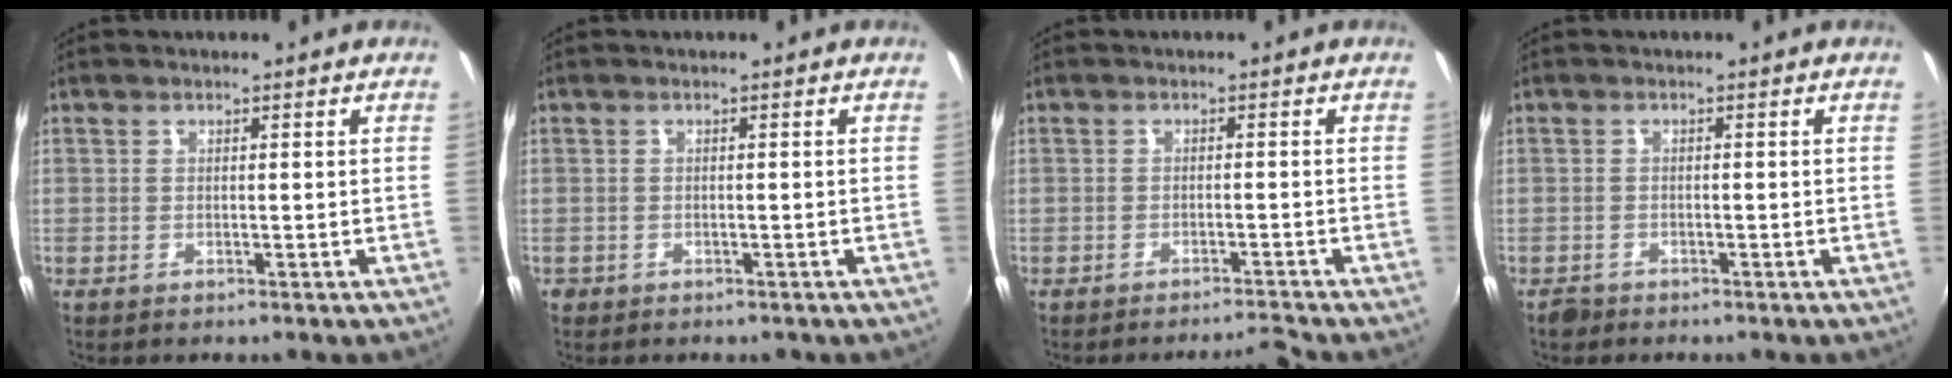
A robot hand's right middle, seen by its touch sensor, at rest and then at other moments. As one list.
[{"total": 1.7, "force": [-1.0, 1.3, 0.5], "torque": [-0.015, -0.004, -0.012]}, {"total": 2.7, "force": [-2.6, -0.4, 0.4], "torque": [-0.013, -0.002, -0.045]}, {"total": 1.6, "force": [-1.3, 0.8, 0.1], "torque": [-0.006, -0.002, -0.025]}]